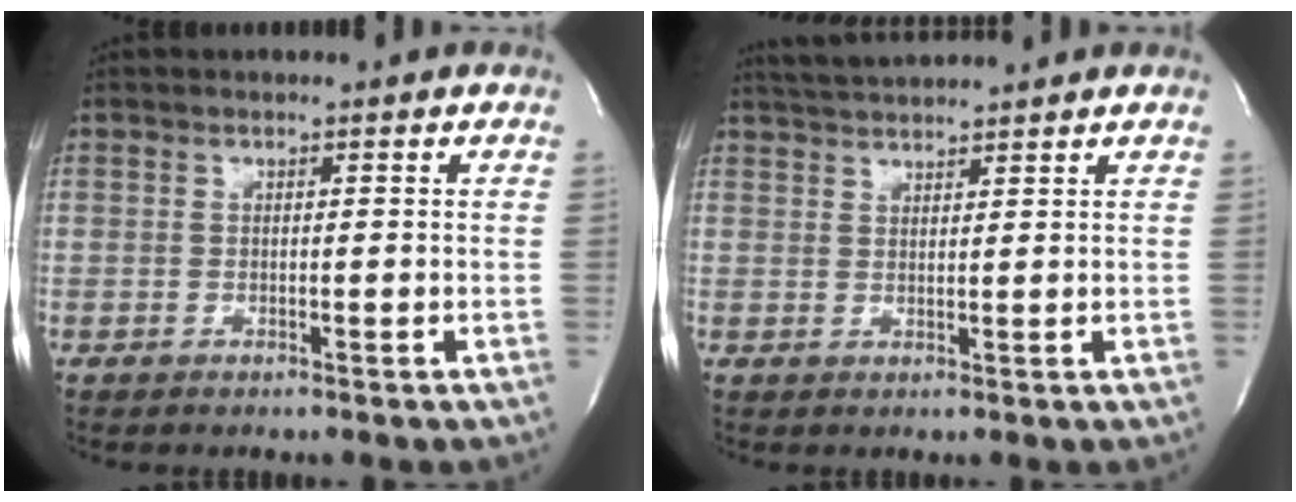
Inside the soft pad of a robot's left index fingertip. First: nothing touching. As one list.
[{"total": 4.6, "force": [4.5, -0.5, 1.1], "torque": [-0.025, 0.017, 0.080]}]